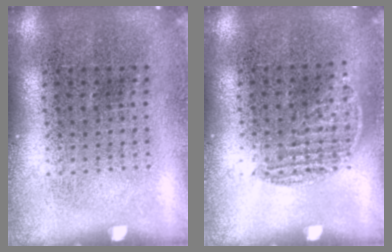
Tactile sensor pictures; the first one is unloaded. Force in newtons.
{"total": 0.7, "press": 0.6, "slide": 0.4}